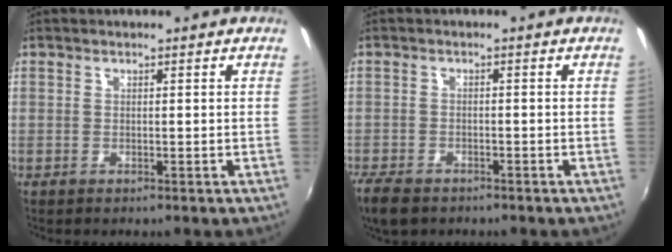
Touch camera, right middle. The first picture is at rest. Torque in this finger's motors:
{"motor_torque": [0.71, -0.55, 0.22, 0.06]}